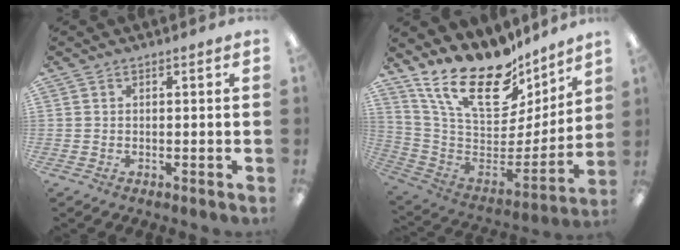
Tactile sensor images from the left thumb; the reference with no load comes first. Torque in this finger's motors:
{"motor_torque": [0.50, 0.37, 1.48, -1.30, 0.39]}